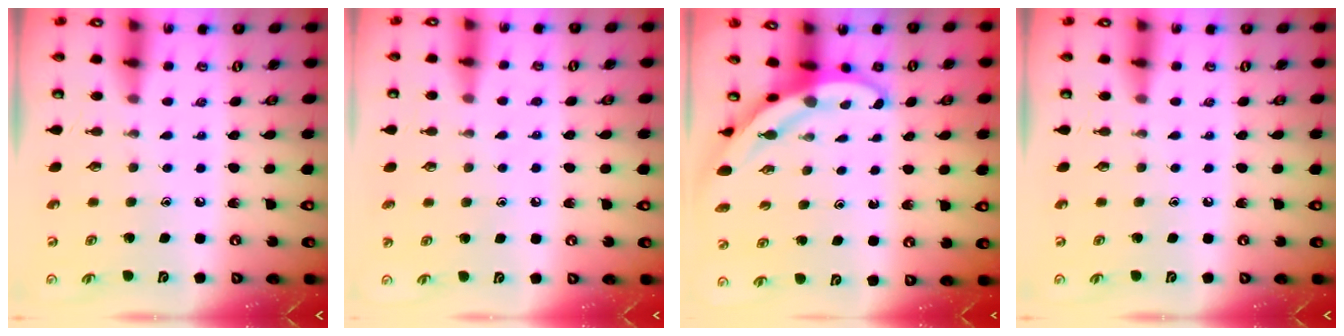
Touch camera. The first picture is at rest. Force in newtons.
{"total": 3.1, "press": 3.1, "slide": 0.4}
{"total": 3.5, "press": 3.5, "slide": 0.1}
{"total": 0.0}